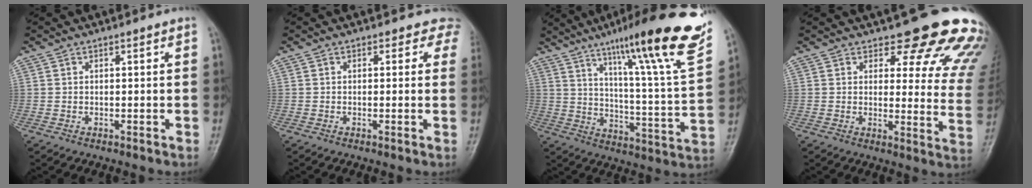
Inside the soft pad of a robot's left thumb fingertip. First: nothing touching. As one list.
[{"total": 3.1, "force": [2.2, 2.2, 0.3], "torque": [0.031, -0.008, -0.004]}, {"total": 25.8, "force": [15.9, 2.7, 20.1], "torque": [-0.279, -0.050, 0.235]}, {"total": 18.3, "force": [15.6, 6.0, 7.6], "torque": [-0.033, -0.117, 0.158]}]